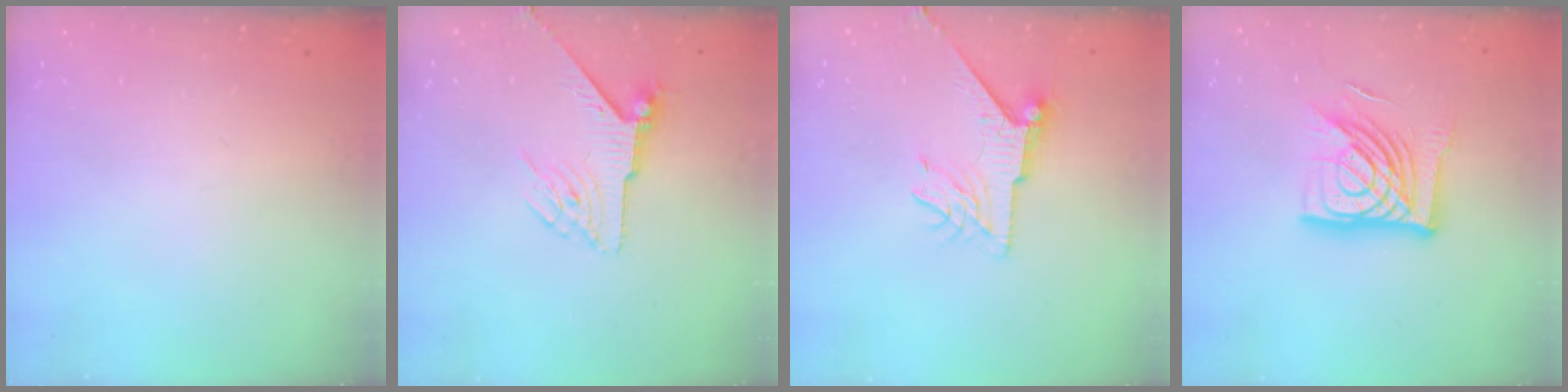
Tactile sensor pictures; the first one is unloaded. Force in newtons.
{"total": 6.0, "press": 6.0, "slide": 0.4}
{"total": 8.3, "press": 8.2, "slide": 0.8}
{"total": 16.8, "press": 16.7, "slide": 1.7}